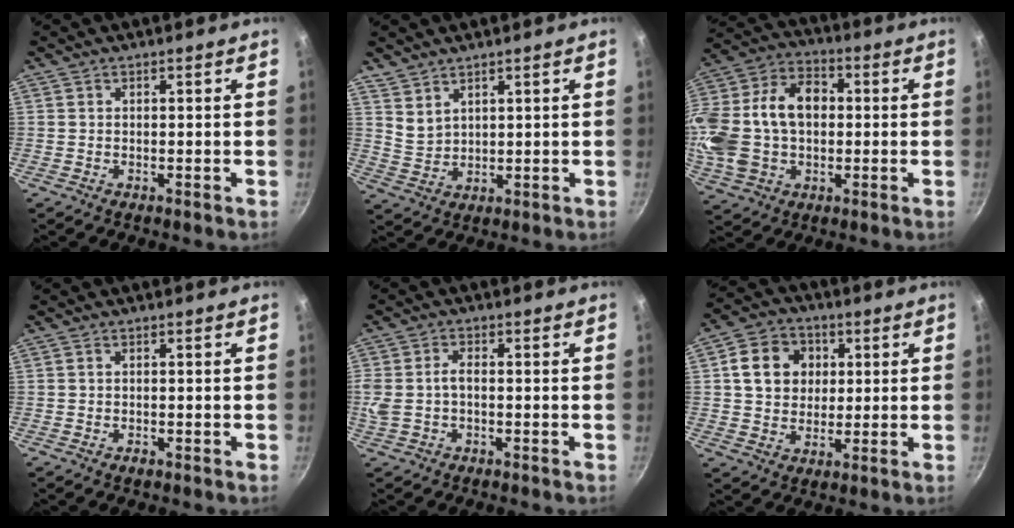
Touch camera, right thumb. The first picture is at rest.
{"total": 4.0, "force": [3.2, 2.1, 1.3], "torque": [-0.016, -0.015, 0.072]}
{"total": 22.6, "force": [0.6, 16.0, 16.0], "torque": [-0.315, 0.043, 0.011]}
{"total": 0.9, "force": [-0.4, 0.5, 0.7], "torque": [-0.010, 0.001, -0.008]}
{"total": 5.3, "force": [-0.5, 3.1, 4.3], "torque": [-0.088, 0.010, -0.012]}
{"total": 10.6, "force": [2.5, 8.9, 5.2], "torque": [-0.066, 0.009, 0.035]}